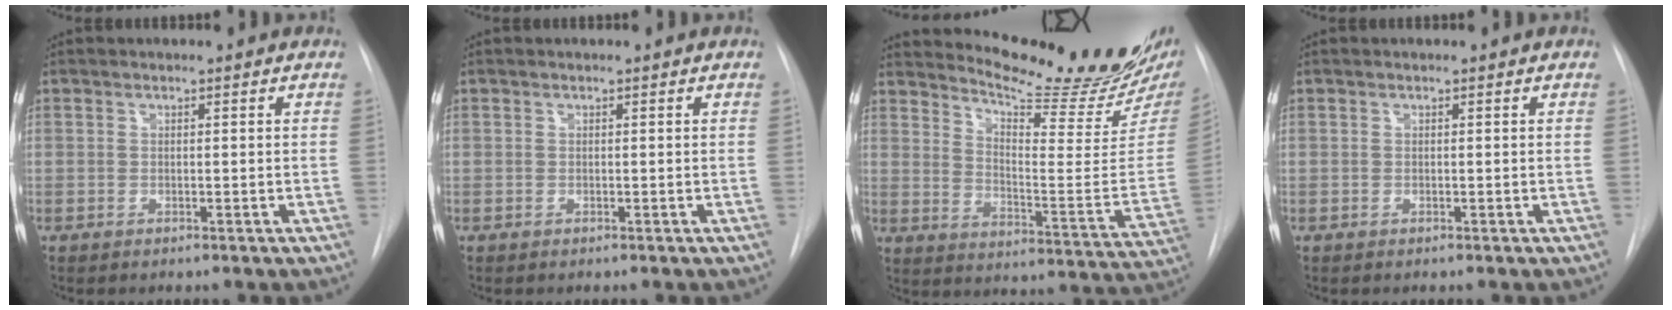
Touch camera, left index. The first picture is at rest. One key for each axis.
{"total": 0.0}
{"total": 20.8, "fx": 18.7, "fy": 0.6, "fz": 9.0, "tx": -0.137, "ty": -0.109, "tz": 0.248}
{"total": 0.0}